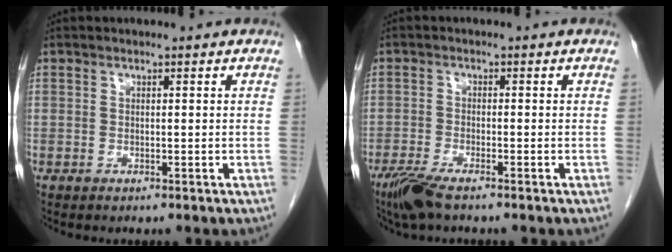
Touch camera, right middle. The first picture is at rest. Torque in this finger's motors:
{"motor_torque": [0.08, -0.04, 0.04, 0.03]}